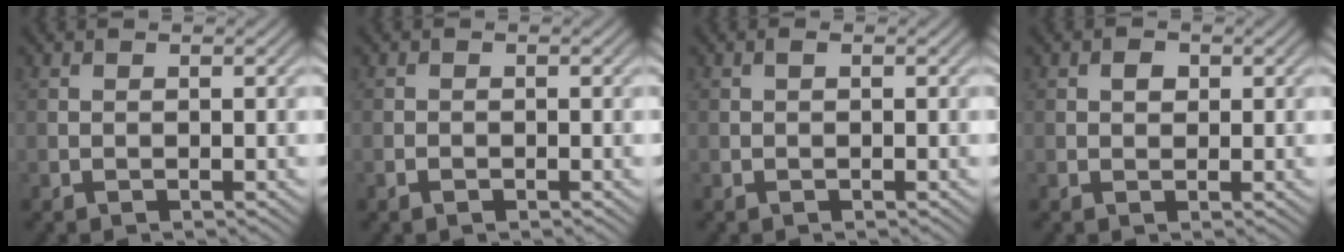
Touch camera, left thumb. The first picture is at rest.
{"total": 1.0, "force": [-0.6, 0.6, 0.5], "torque": [-0.008, -0.001, -0.011]}
{"total": 0.6, "force": [-0.1, 0.3, 0.5], "torque": [-0.010, 0.002, -0.001]}
{"total": 1.3, "force": [0.4, 1.0, 0.8], "torque": [-0.012, 0.000, 0.003]}